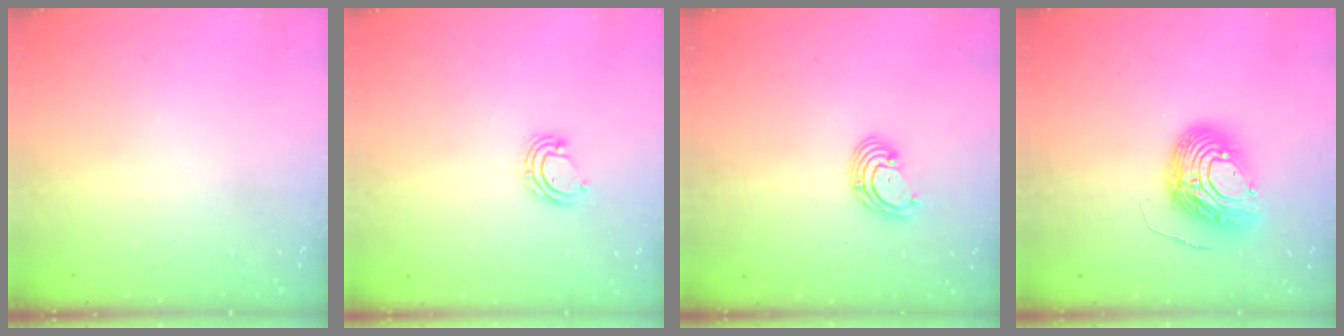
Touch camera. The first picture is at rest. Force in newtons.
{"total": 5.6, "press": 5.6, "slide": 0.4}
{"total": 2.7, "press": 2.7, "slide": 0.3}
{"total": 12.0, "press": 12.0, "slide": 1.1}